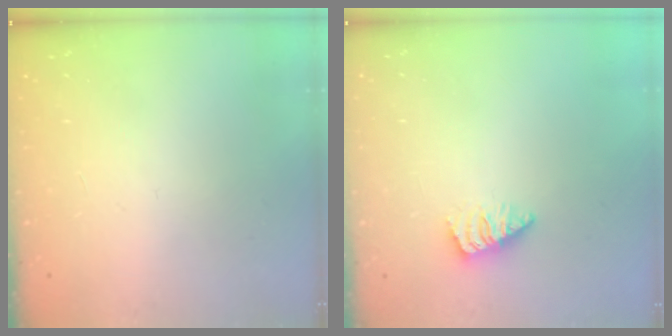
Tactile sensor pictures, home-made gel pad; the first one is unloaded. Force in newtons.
{"total": 1.2, "press": 1.1, "slide": 0.4}